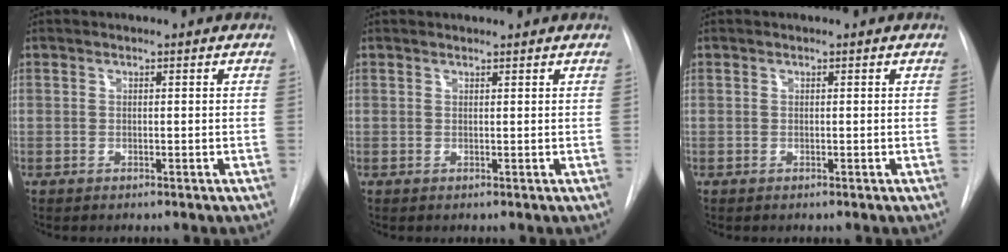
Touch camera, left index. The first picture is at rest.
{"total": 1.0, "force": [1.0, 0.0, 0.1], "torque": [-0.005, 0.005, 0.017]}
{"total": 0.0}